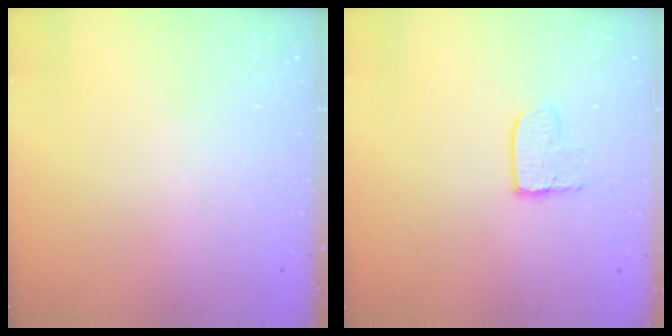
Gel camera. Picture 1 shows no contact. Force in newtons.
{"total": 5.5, "press": 5.5, "slide": 0.4}